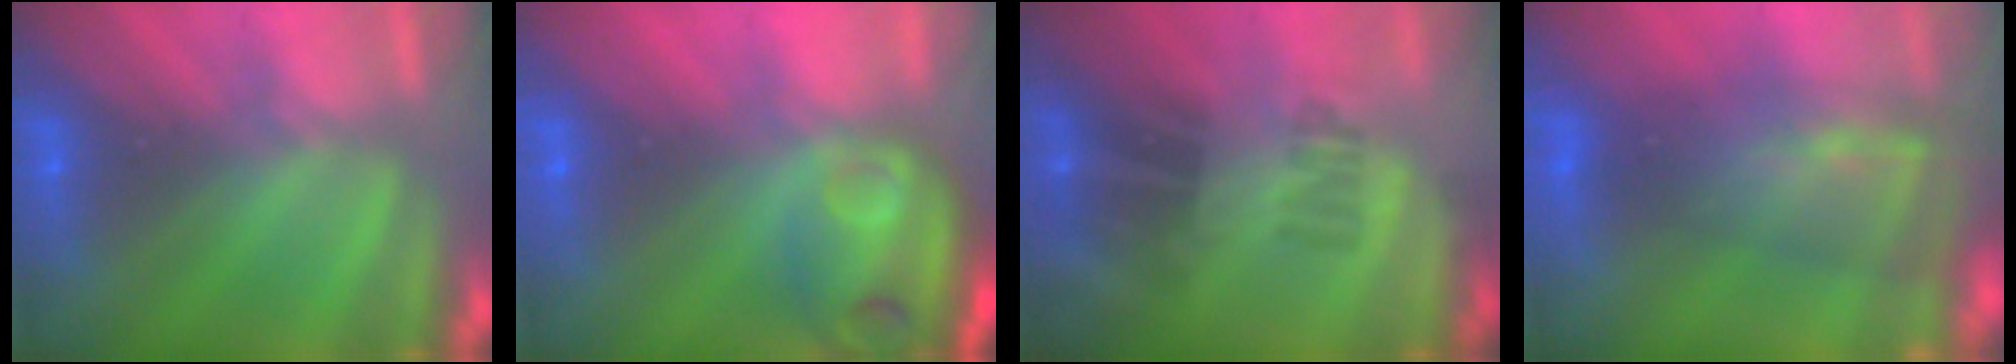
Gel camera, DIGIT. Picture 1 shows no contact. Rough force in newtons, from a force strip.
{"total": 9.4}
{"total": 2.3}
{"total": 11.3}